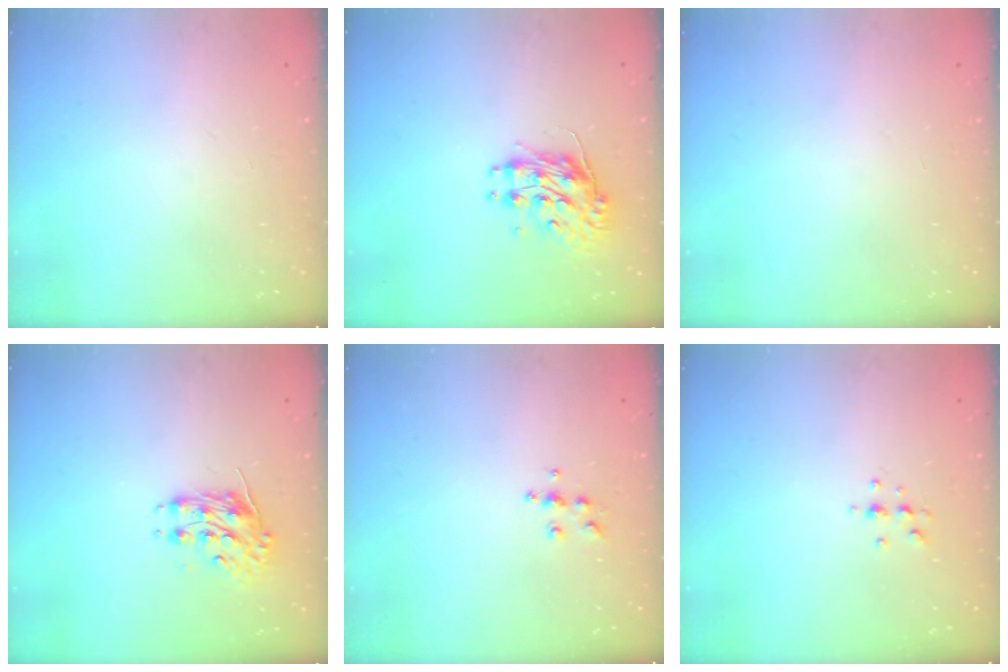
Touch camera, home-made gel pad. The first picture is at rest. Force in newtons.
{"total": 10.4, "press": 10.4, "slide": 0.8}
{"total": 0.0}
{"total": 8.2, "press": 8.2, "slide": 0.3}
{"total": 5.6, "press": 5.6, "slide": 0.4}
{"total": 5.0, "press": 4.9, "slide": 0.9}